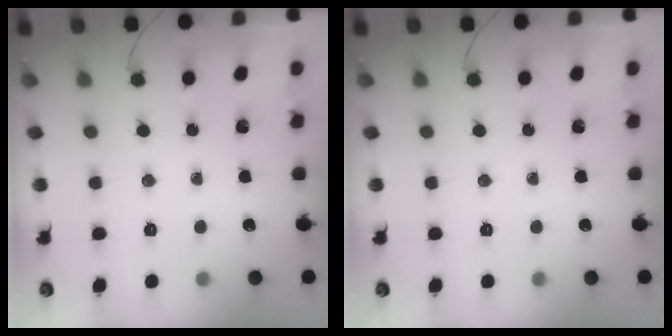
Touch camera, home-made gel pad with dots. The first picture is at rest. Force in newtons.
{"total": 0.0}